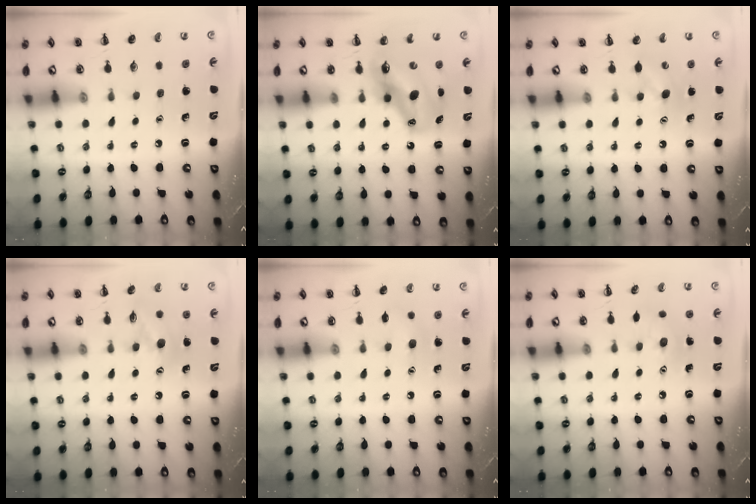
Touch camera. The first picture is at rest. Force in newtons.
{"total": 10.7, "press": 10.3, "slide": 2.8}
{"total": 5.2, "press": 5.1, "slide": 1.1}
{"total": 10.5, "press": 10.5, "slide": 0.9}
{"total": 4.8, "press": 4.7, "slide": 1.0}
{"total": 5.0, "press": 4.9, "slide": 1.1}